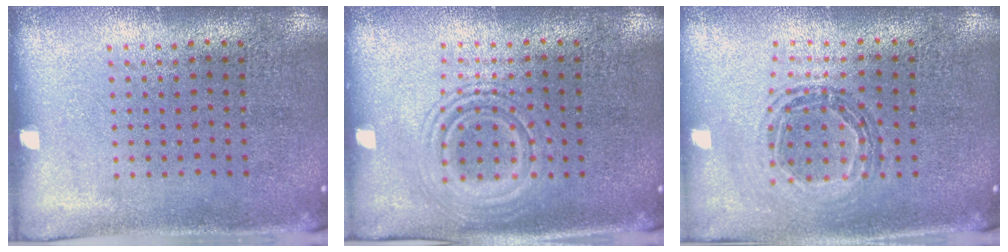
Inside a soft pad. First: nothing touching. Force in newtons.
{"total": 1.6, "press": 1.6, "slide": 0.3}
{"total": 0.9, "press": 0.9, "slide": 0.1}